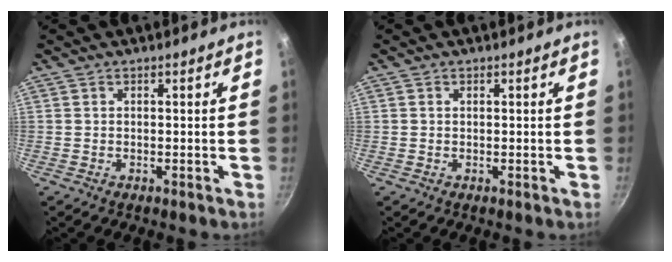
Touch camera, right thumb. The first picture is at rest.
{"total": 0.0}